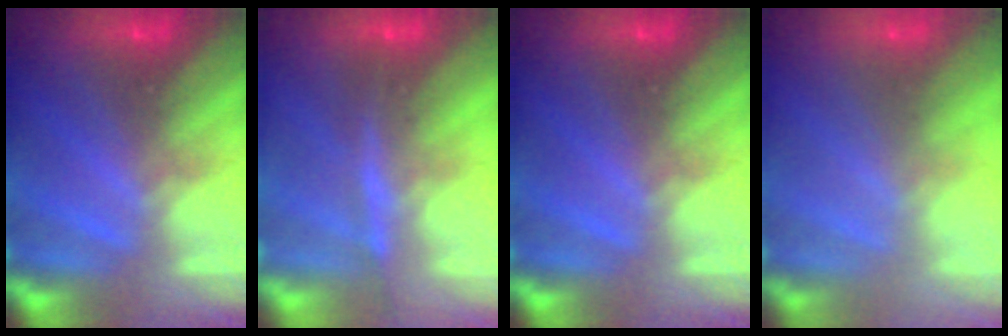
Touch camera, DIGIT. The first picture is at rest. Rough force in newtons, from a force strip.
{"total": 4.7}
{"total": 0.0}
{"total": 7.7}